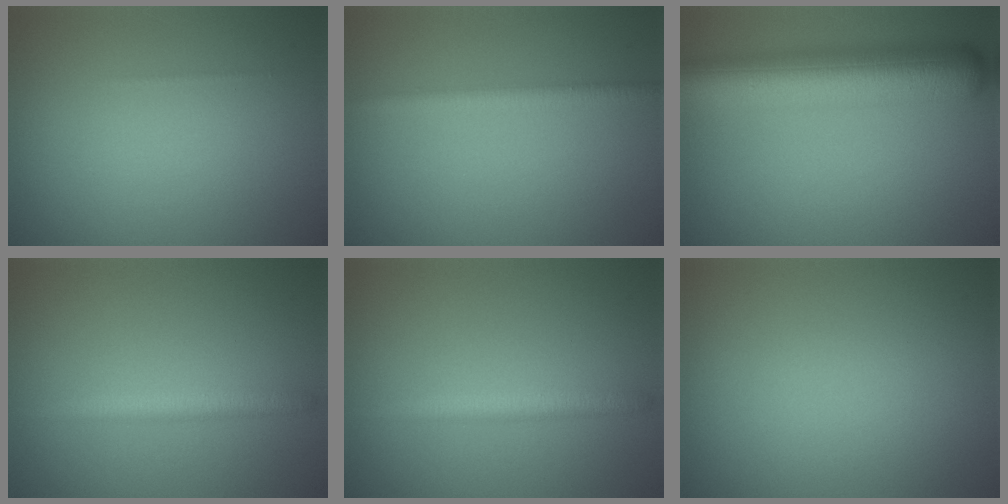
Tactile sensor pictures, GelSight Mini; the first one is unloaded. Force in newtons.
{"total": 1.9, "press": 1.9, "slide": 0.0}
{"total": 8.7, "press": 8.7, "slide": 0.2}
{"total": 2.2, "press": 2.2, "slide": 0.1}
{"total": 2.2, "press": 2.2, "slide": 0.1}
{"total": 0.0}